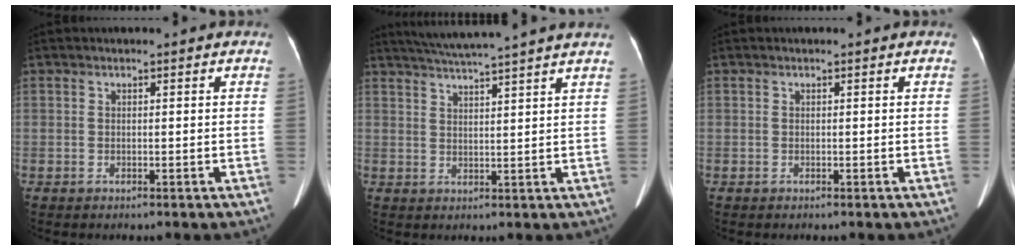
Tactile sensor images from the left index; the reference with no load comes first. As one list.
[{"total": 11.8, "force": [10.4, -1.5, 5.4], "torque": [-0.097, 0.013, 0.141]}, {"total": 0.0}]